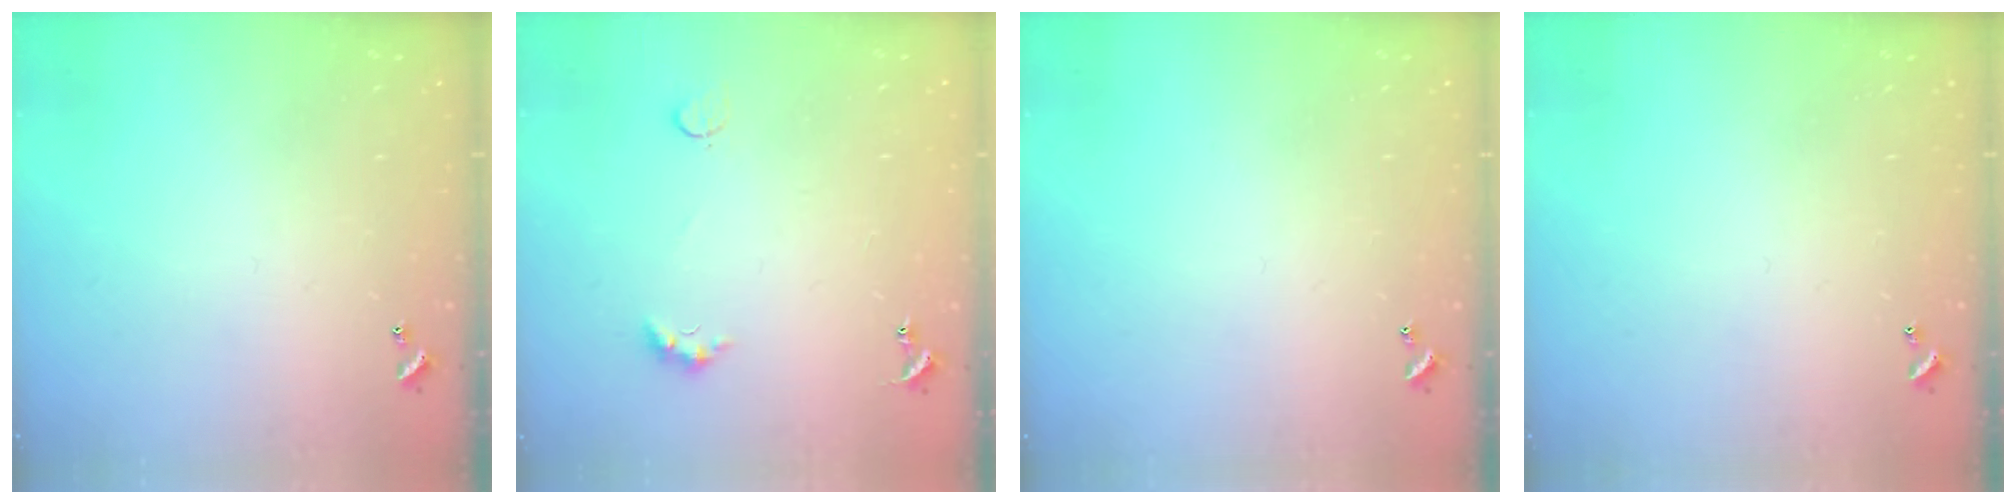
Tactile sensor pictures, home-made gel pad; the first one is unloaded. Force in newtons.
{"total": 2.8, "press": 2.7, "slide": 0.5}
{"total": 0.0}
{"total": 0.0}